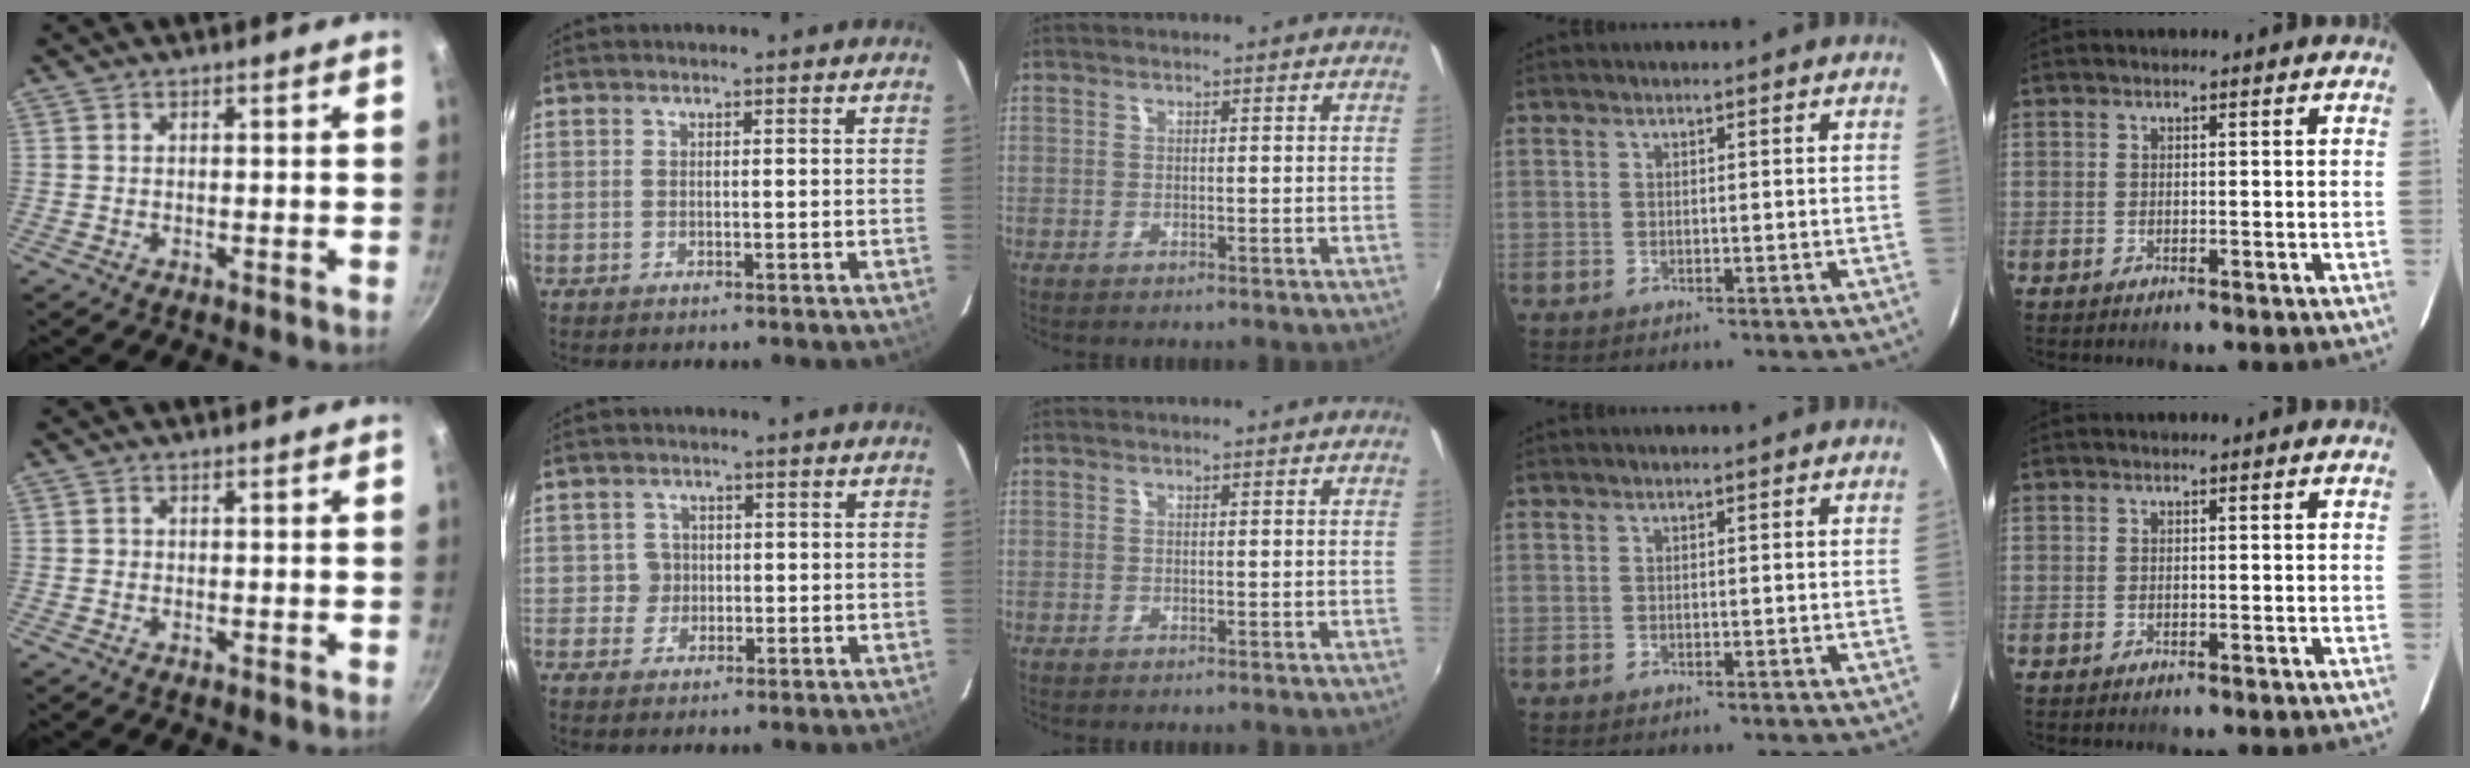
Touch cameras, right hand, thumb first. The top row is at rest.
{"thumb": {"total": 0.5, "force": [0.0, 0.5, 0.1], "torque": [0.003, 0.002, -0.002]}, "index": {"total": 2.9, "force": [0.0, 2.9, -0.1], "torque": [0.010, 0.015, 0.003]}}